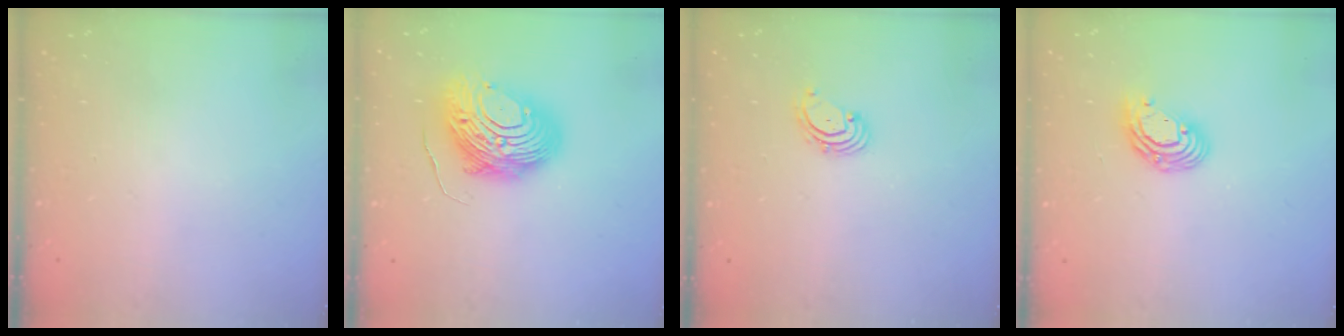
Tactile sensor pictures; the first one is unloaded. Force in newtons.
{"total": 11.6, "press": 11.6, "slide": 0.9}
{"total": 2.0, "press": 1.9, "slide": 0.6}
{"total": 8.7, "press": 8.6, "slide": 1.3}